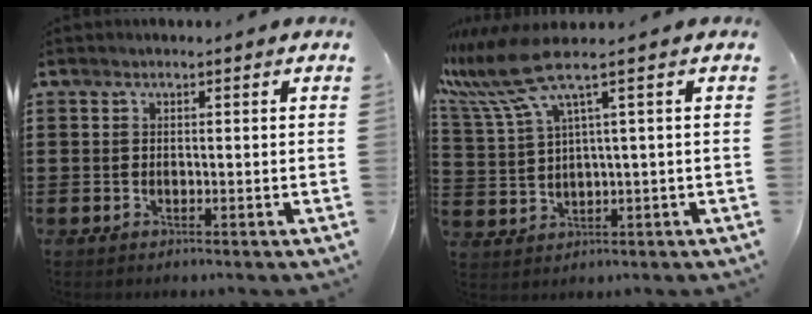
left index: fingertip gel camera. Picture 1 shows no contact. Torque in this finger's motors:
{"motor_torque": [1.03, -1.11, 0.86, 0.21]}